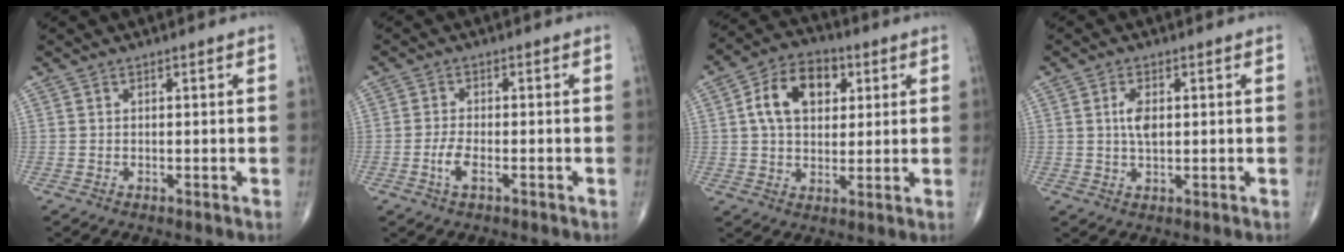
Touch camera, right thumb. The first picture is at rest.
{"total": 3.3, "force": [-1.4, 1.2, 2.7], "torque": [-0.062, 0.007, -0.027]}
{"total": 12.1, "force": [3.2, 8.0, 8.4], "torque": [-0.120, 0.007, 0.048]}
{"total": 3.9, "force": [0.7, 1.9, 3.3], "torque": [-0.064, -0.002, 0.013]}